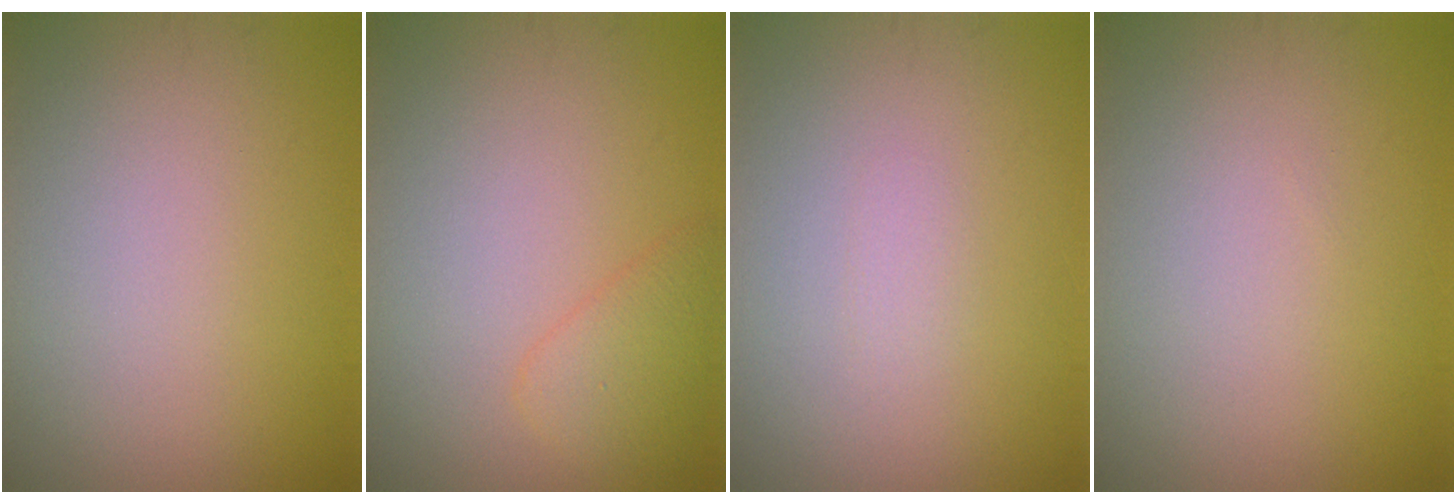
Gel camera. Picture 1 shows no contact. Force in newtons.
{"total": 2.2, "press": 2.1, "slide": 0.2}
{"total": 0.7, "press": 0.7, "slide": 0.1}
{"total": 0.0}